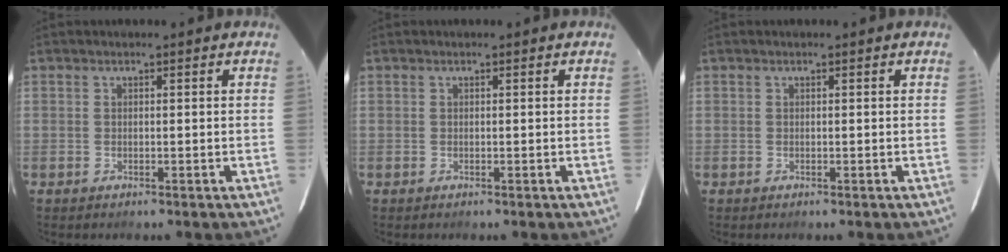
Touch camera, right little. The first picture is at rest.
{"total": 0.0}
{"total": 0.0}